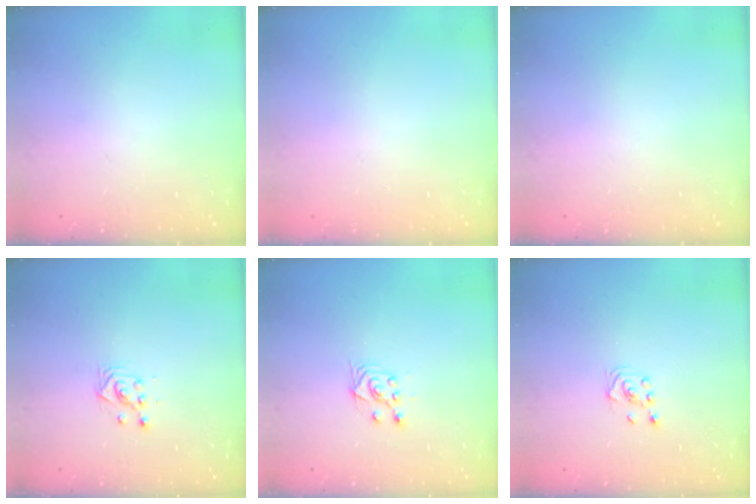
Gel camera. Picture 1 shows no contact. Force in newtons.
{"total": 0.0}
{"total": 0.0}
{"total": 3.0, "press": 3.0, "slide": 0.1}
{"total": 4.0, "press": 3.8, "slide": 1.1}
{"total": 2.3, "press": 2.2, "slide": 0.7}